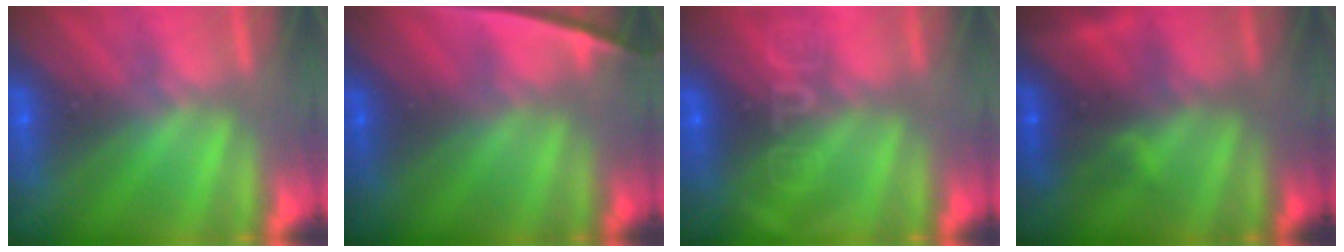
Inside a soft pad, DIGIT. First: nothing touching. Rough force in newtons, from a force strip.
{"total": 2.4}
{"total": 7.6}
{"total": 2.6}